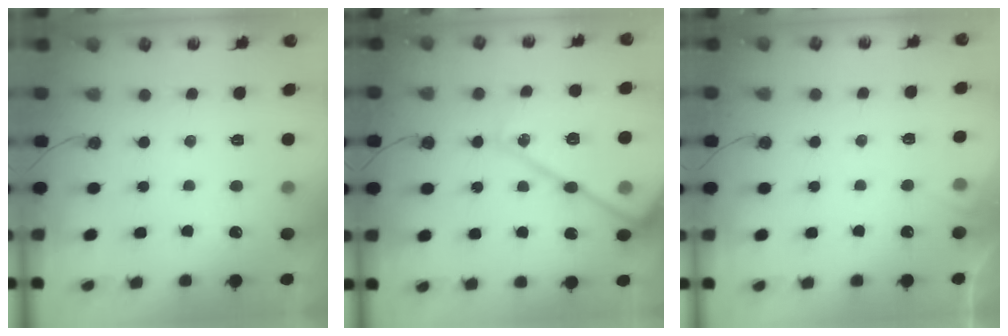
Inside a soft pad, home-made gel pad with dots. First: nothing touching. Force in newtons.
{"total": 19.8, "press": 19.7, "slide": 1.7}
{"total": 4.9, "press": 4.8, "slide": 0.7}